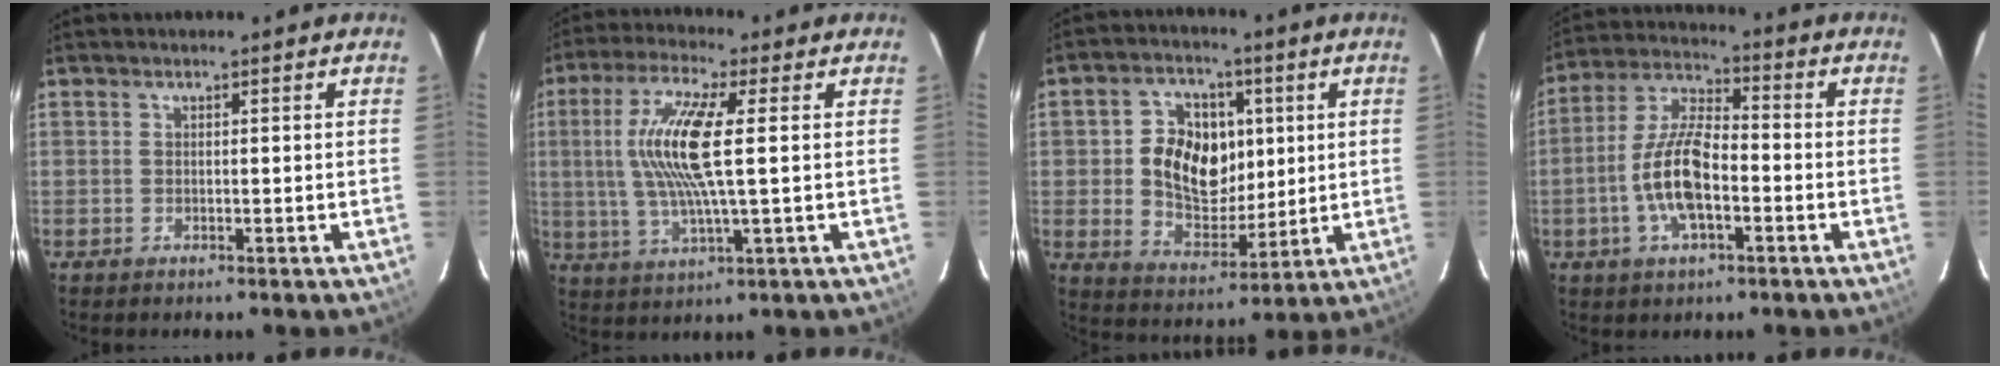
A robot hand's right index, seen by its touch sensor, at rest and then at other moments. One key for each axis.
{"total": 12.8, "fx": 1.5, "fy": 1.6, "fz": 12.6, "tx": -0.249, "ty": 0.002, "tz": 0.029}
{"total": 12.7, "fx": 1.7, "fy": 9.4, "fz": 8.4, "tx": -0.170, "ty": 0.015, "tz": 0.040}
{"total": 11.6, "fx": -3.3, "fy": 4.3, "fz": 10.3, "tx": -0.215, "ty": 0.006, "tz": -0.066}